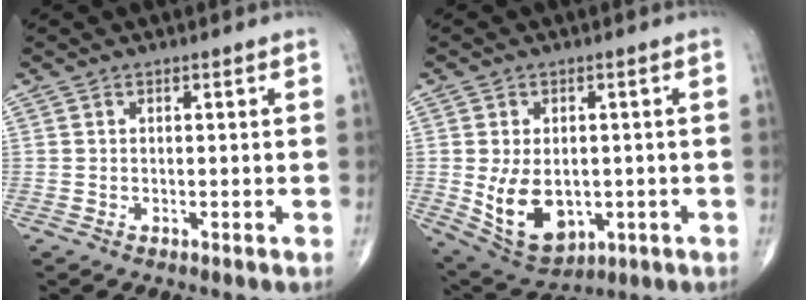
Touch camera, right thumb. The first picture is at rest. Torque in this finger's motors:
{"motor_torque": [-0.43, 0.93, 0.23, -0.12, 0.29]}